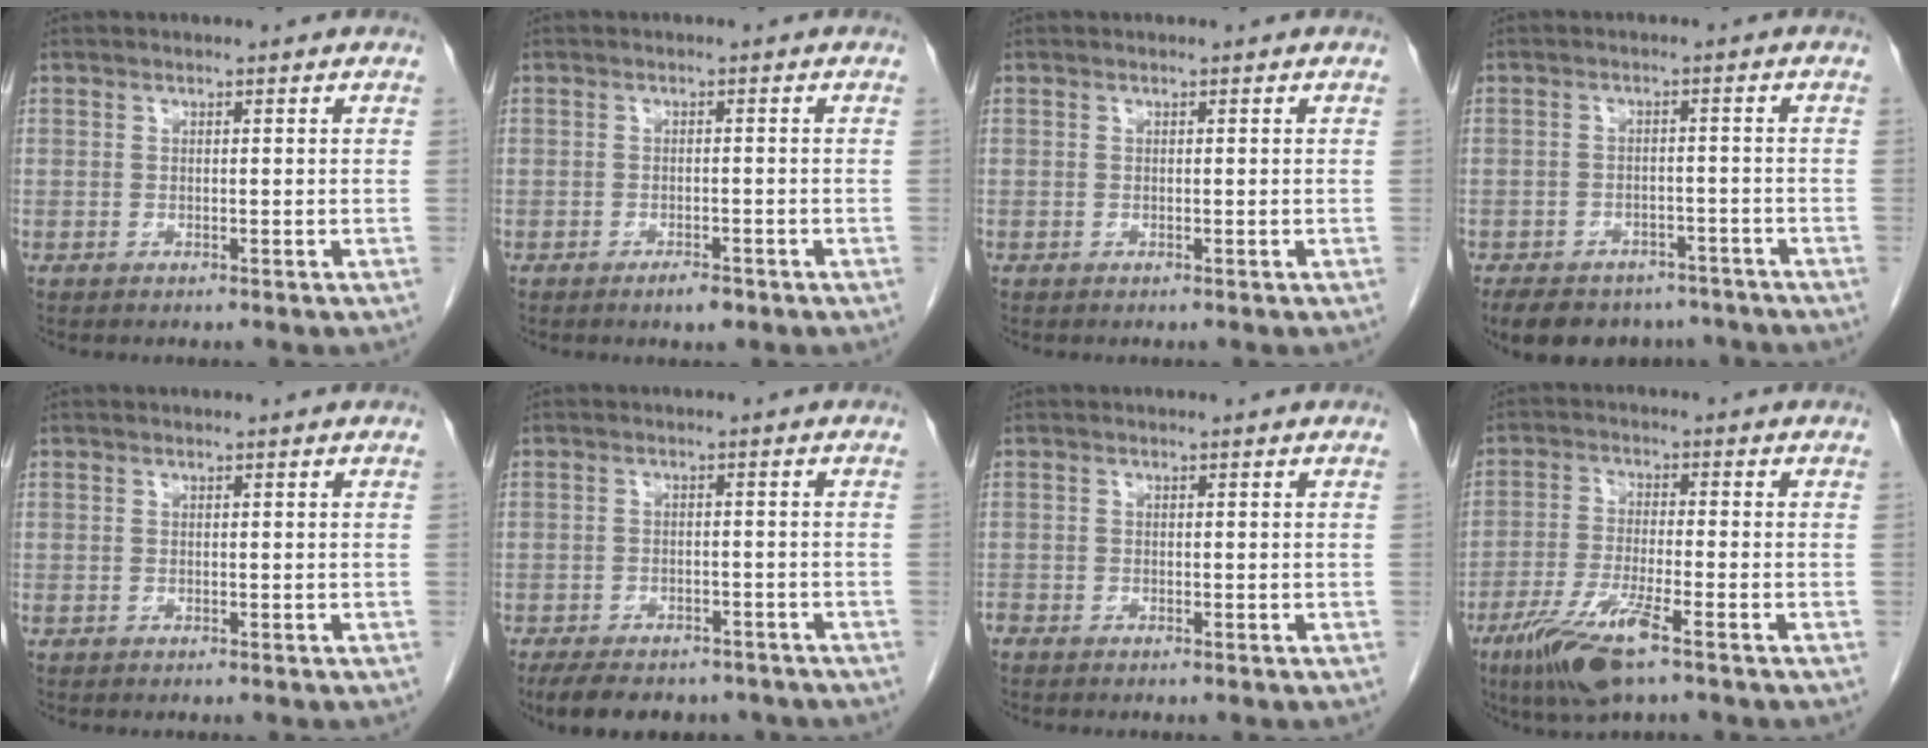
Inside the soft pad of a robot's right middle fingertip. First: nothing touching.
{"total": 2.1, "force": [-1.5, 0.7, 1.4], "torque": [-0.025, -0.002, -0.020]}
{"total": 0.0}
{"total": 13.0, "force": [-10.2, 6.8, 4.3], "torque": [-0.084, -0.003, -0.127]}
{"total": 0.0}
{"total": 12.1, "force": [-9.7, 5.3, 5.0], "torque": [-0.092, -0.002, -0.126]}
{"total": 1.0, "force": [-0.9, 0.4, 0.3], "torque": [-0.009, -0.001, -0.018]}
{"total": 9.0, "force": [-5.4, 0.8, 7.2], "torque": [-0.147, -0.022, -0.099]}